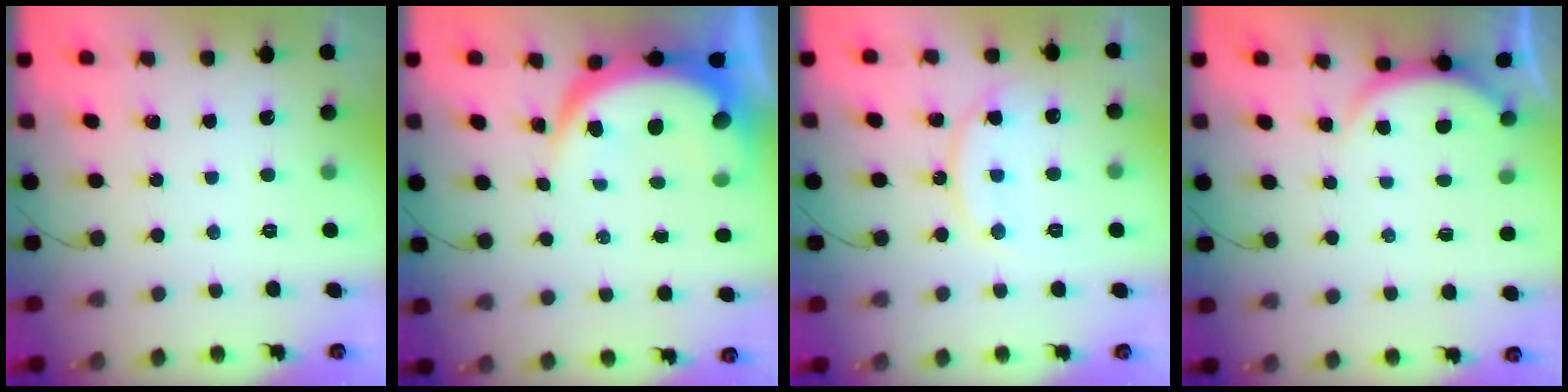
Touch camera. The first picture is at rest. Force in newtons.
{"total": 9.1, "press": 9.1, "slide": 1.1}
{"total": 12.3, "press": 12.3, "slide": 1.0}
{"total": 2.5, "press": 2.5, "slide": 0.6}